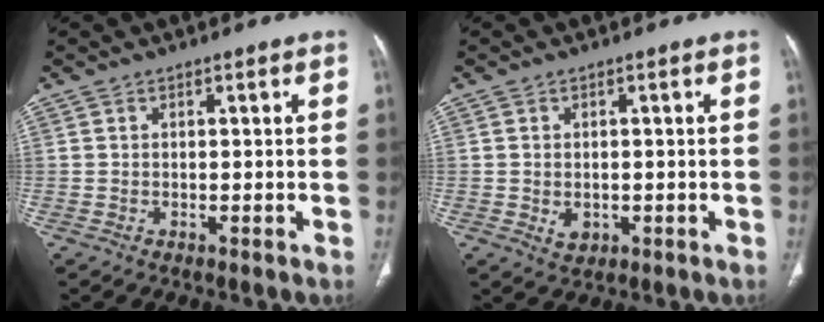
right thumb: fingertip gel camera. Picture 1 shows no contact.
{"total": 2.7, "force": [-0.4, 2.1, 1.7], "torque": [-0.023, -0.002, 0.002]}